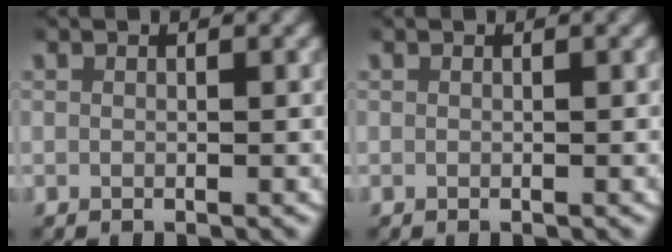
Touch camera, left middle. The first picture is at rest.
{"total": 0.0}